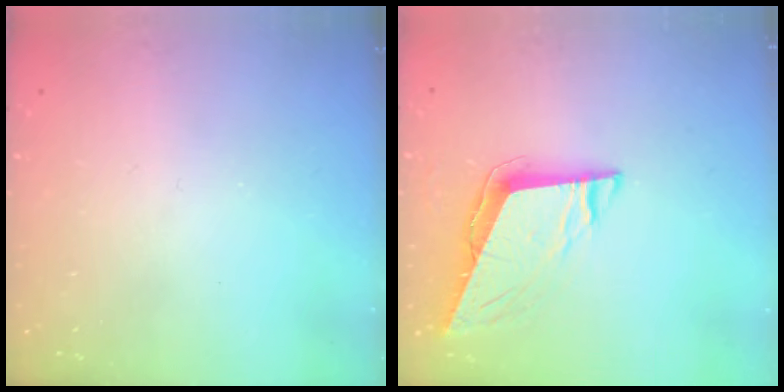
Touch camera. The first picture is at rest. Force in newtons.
{"total": 9.2, "press": 8.9, "slide": 2.2}